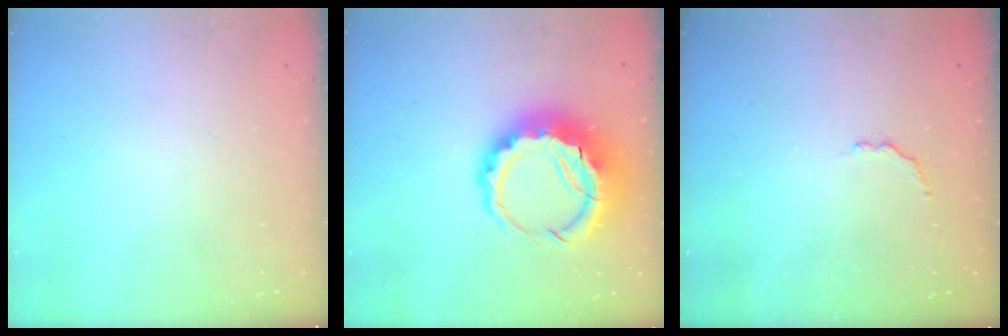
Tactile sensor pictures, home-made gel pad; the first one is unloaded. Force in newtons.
{"total": 12.2, "press": 11.8, "slide": 2.8}
{"total": 2.9, "press": 2.7, "slide": 0.9}